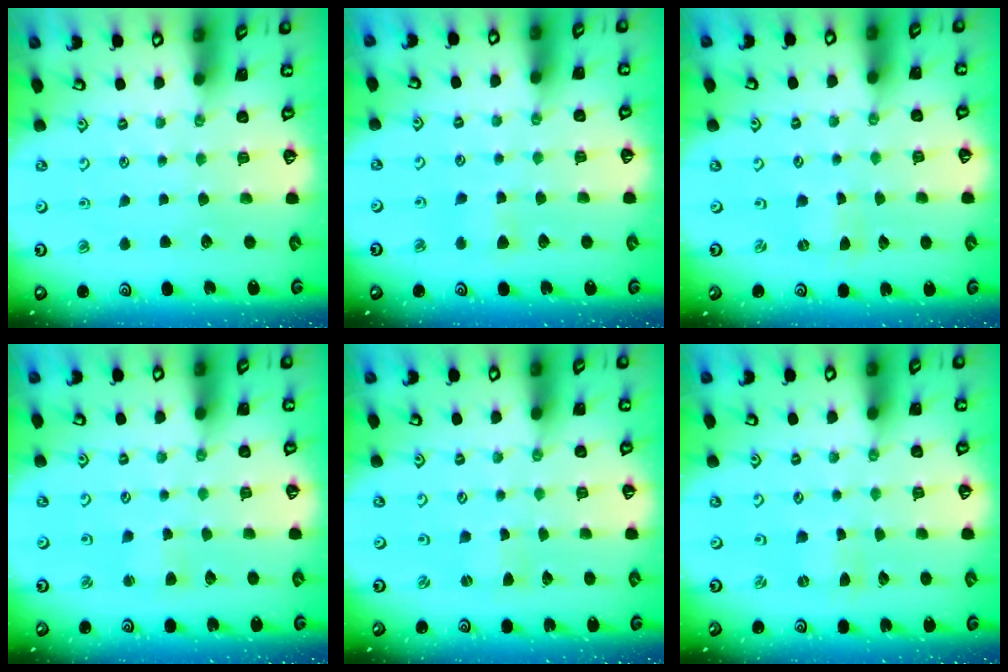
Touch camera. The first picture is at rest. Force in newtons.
{"total": 3.5, "press": 3.4, "slide": 0.5}
{"total": 0.0}
{"total": 2.8, "press": 2.8, "slide": 0.3}
{"total": 1.0, "press": 1.0, "slide": 0.1}
{"total": 0.0}